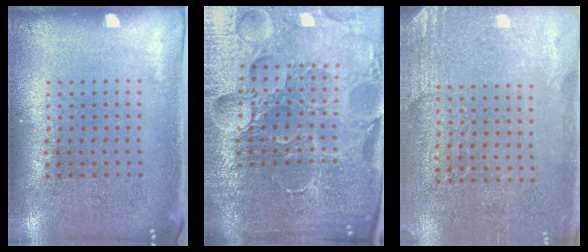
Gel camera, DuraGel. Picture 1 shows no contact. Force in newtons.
{"total": 6.8, "press": 6.0, "slide": 3.2}
{"total": 2.7, "press": 2.4, "slide": 1.3}